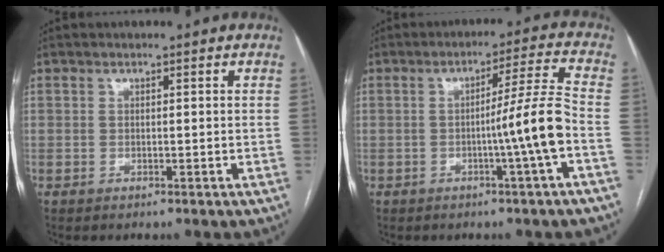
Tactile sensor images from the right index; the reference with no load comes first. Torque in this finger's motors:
{"motor_torque": [0.85, -0.13, 0.56, 0.13]}